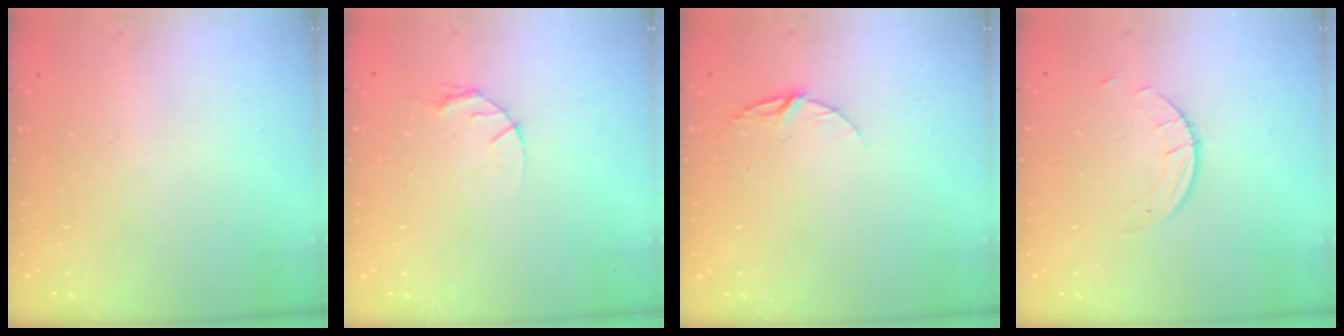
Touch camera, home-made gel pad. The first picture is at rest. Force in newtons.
{"total": 3.9, "press": 3.9, "slide": 0.5}
{"total": 5.3, "press": 5.3, "slide": 0.5}
{"total": 2.7, "press": 2.7, "slide": 0.3}